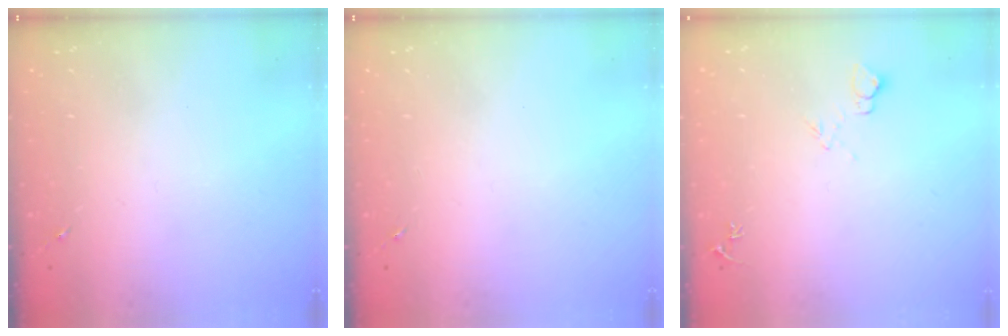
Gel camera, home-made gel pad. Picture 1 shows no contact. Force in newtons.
{"total": 0.0}
{"total": 6.7, "press": 6.7, "slide": 0.8}